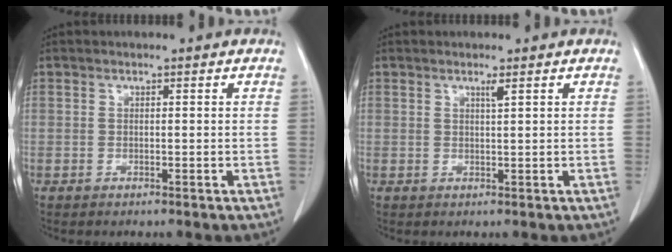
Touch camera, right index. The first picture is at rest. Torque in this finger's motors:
{"motor_torque": [0.12, -0.02, 0.00, 0.01]}